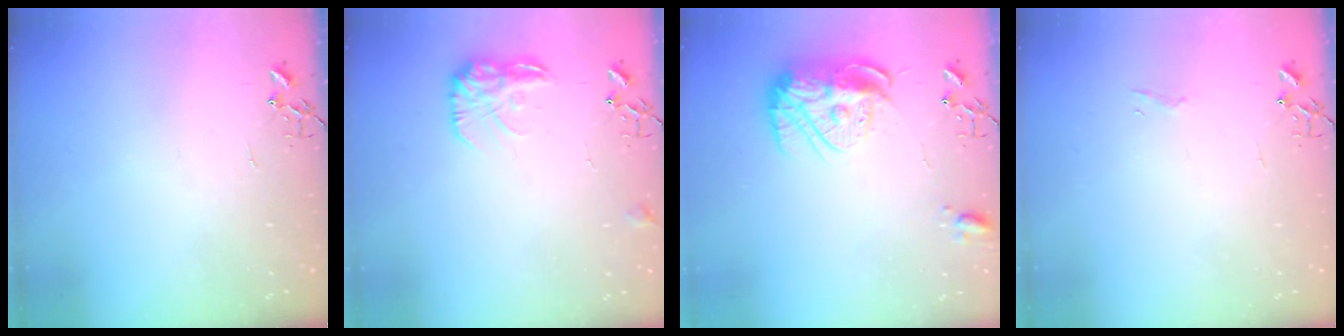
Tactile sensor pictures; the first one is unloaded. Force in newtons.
{"total": 11.7, "press": 11.7, "slide": 0.4}
{"total": 14.9, "press": 14.9, "slide": 1.4}
{"total": 4.2, "press": 4.2, "slide": 0.3}